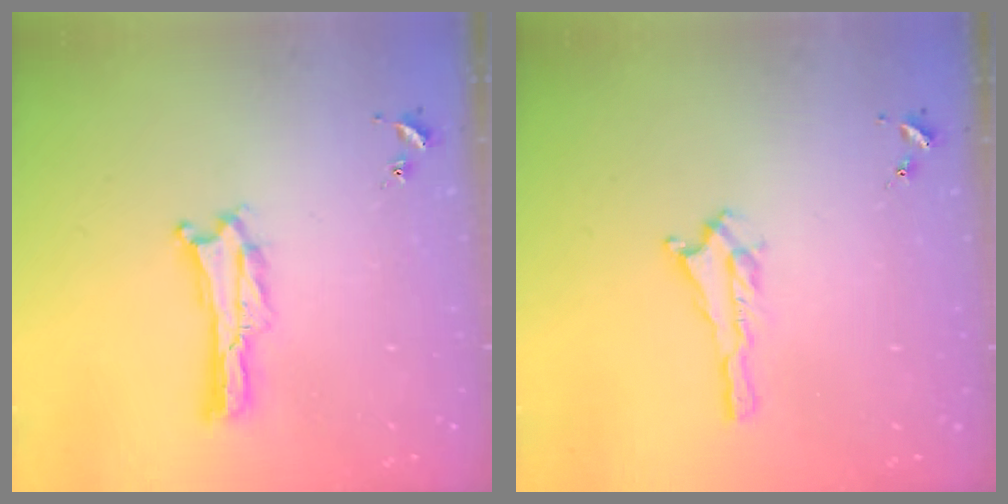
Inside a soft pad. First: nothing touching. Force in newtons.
{"total": 1.5, "press": 1.4, "slide": 0.2}